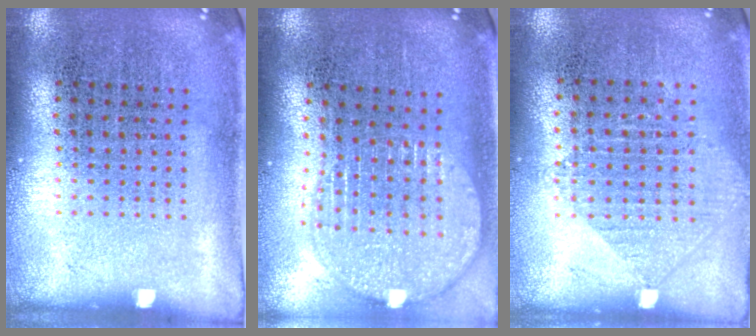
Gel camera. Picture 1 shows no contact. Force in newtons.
{"total": 1.9, "press": 1.6, "slide": 1.1}
{"total": 1.0, "press": 0.9, "slide": 0.2}